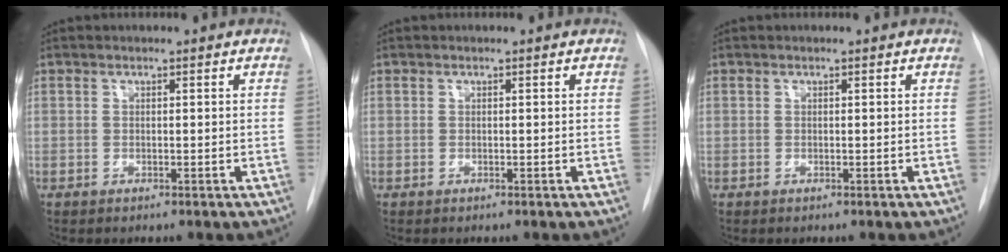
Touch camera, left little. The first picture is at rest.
{"total": 0.0}
{"total": 0.0}